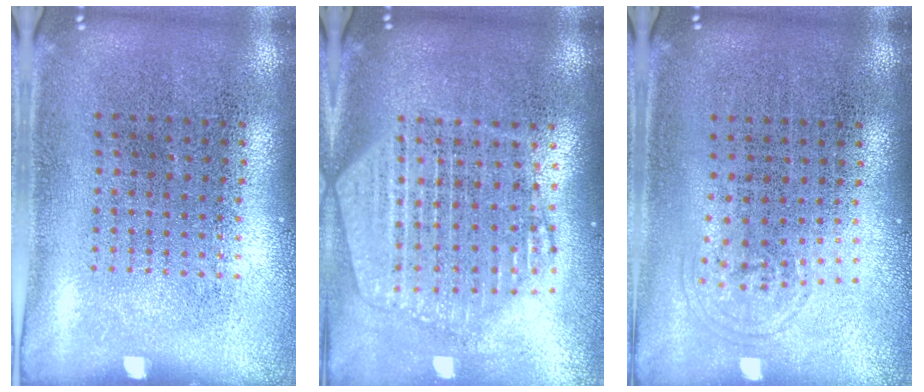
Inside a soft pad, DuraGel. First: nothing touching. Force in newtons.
{"total": 2.3, "press": 2.0, "slide": 1.1}
{"total": 0.6, "press": 0.5, "slide": 0.3}